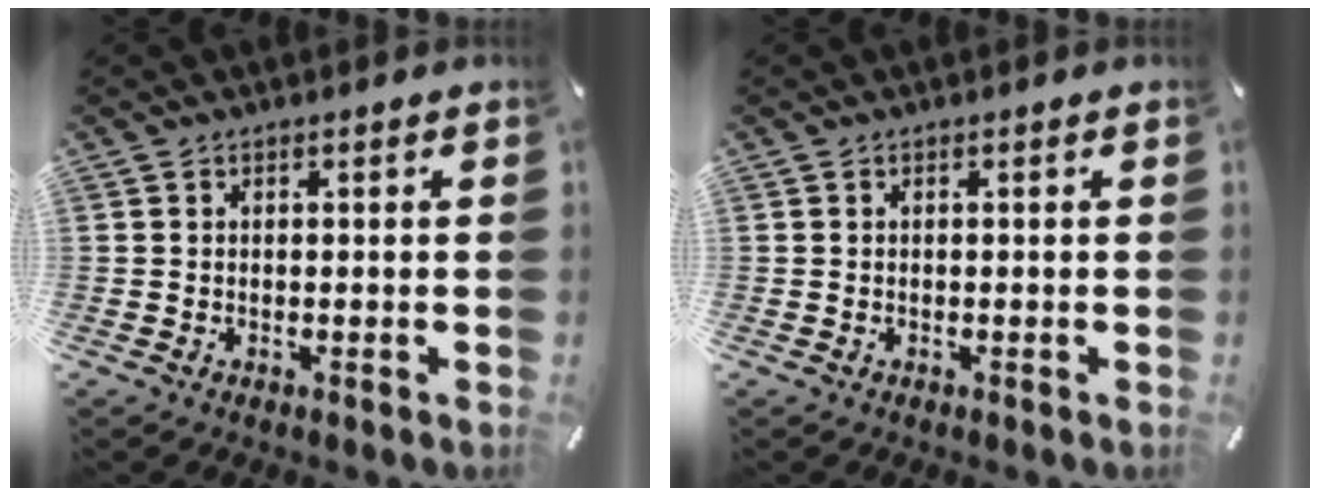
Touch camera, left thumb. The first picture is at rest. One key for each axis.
{"total": 0.0}